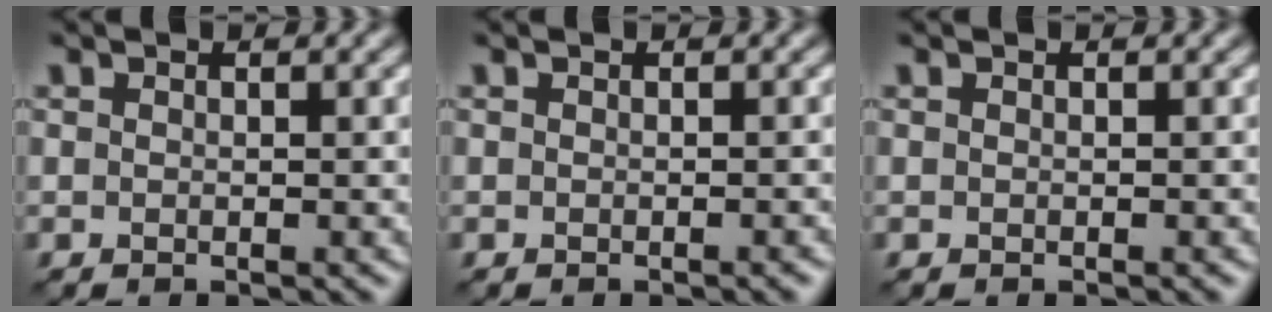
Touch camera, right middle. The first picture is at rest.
{"total": 0.6, "force": [-0.3, 0.1, 0.6], "torque": [-0.006, 0.001, -0.006]}
{"total": 0.0}